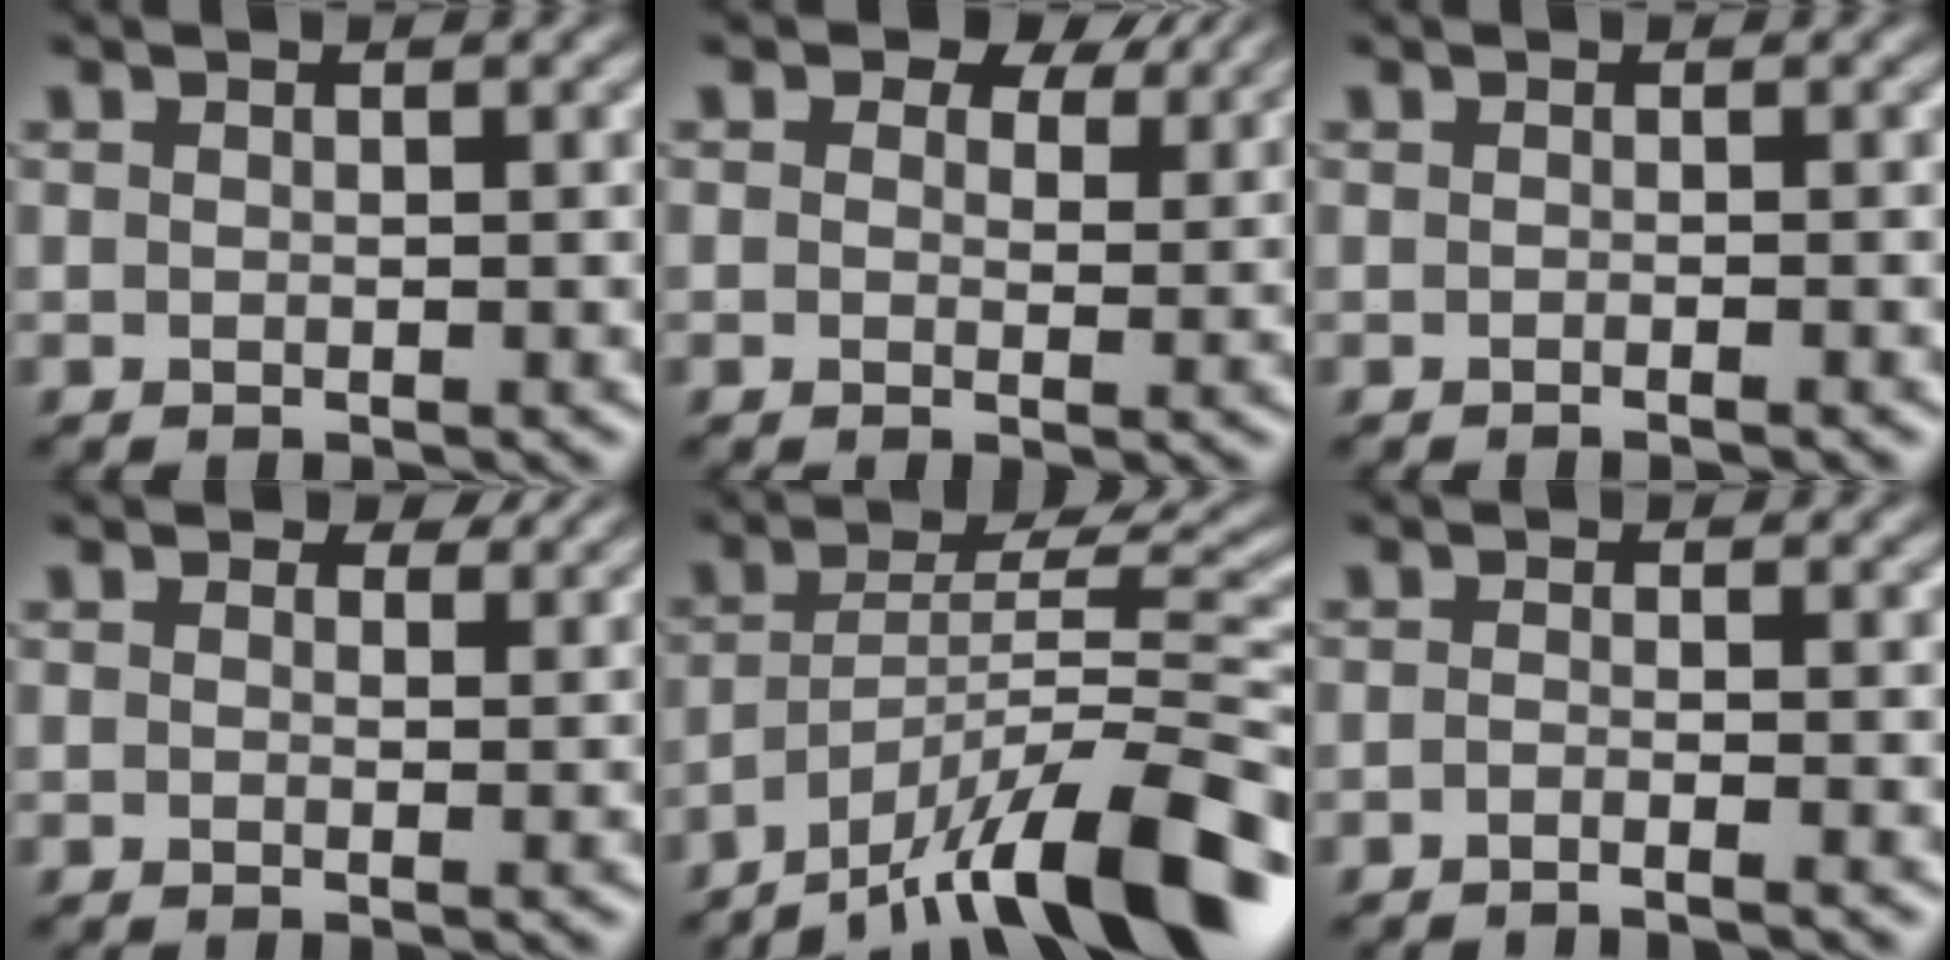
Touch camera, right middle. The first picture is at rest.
{"total": 4.6, "force": [3.1, 2.4, 2.4], "torque": [-0.037, -0.004, 0.038]}
{"total": 0.6, "force": [-0.3, 0.3, 0.5], "torque": [-0.002, -0.002, -0.011]}
{"total": 1.6, "force": [1.2, 0.8, 0.6], "torque": [-0.013, -0.006, 0.013]}
{"total": 12.6, "force": [-9.2, 2.8, 8.2], "torque": [-0.127, 0.012, -0.165]}
{"total": 1.7, "force": [-1.0, 0.6, 1.2], "torque": [-0.002, -0.008, -0.032]}